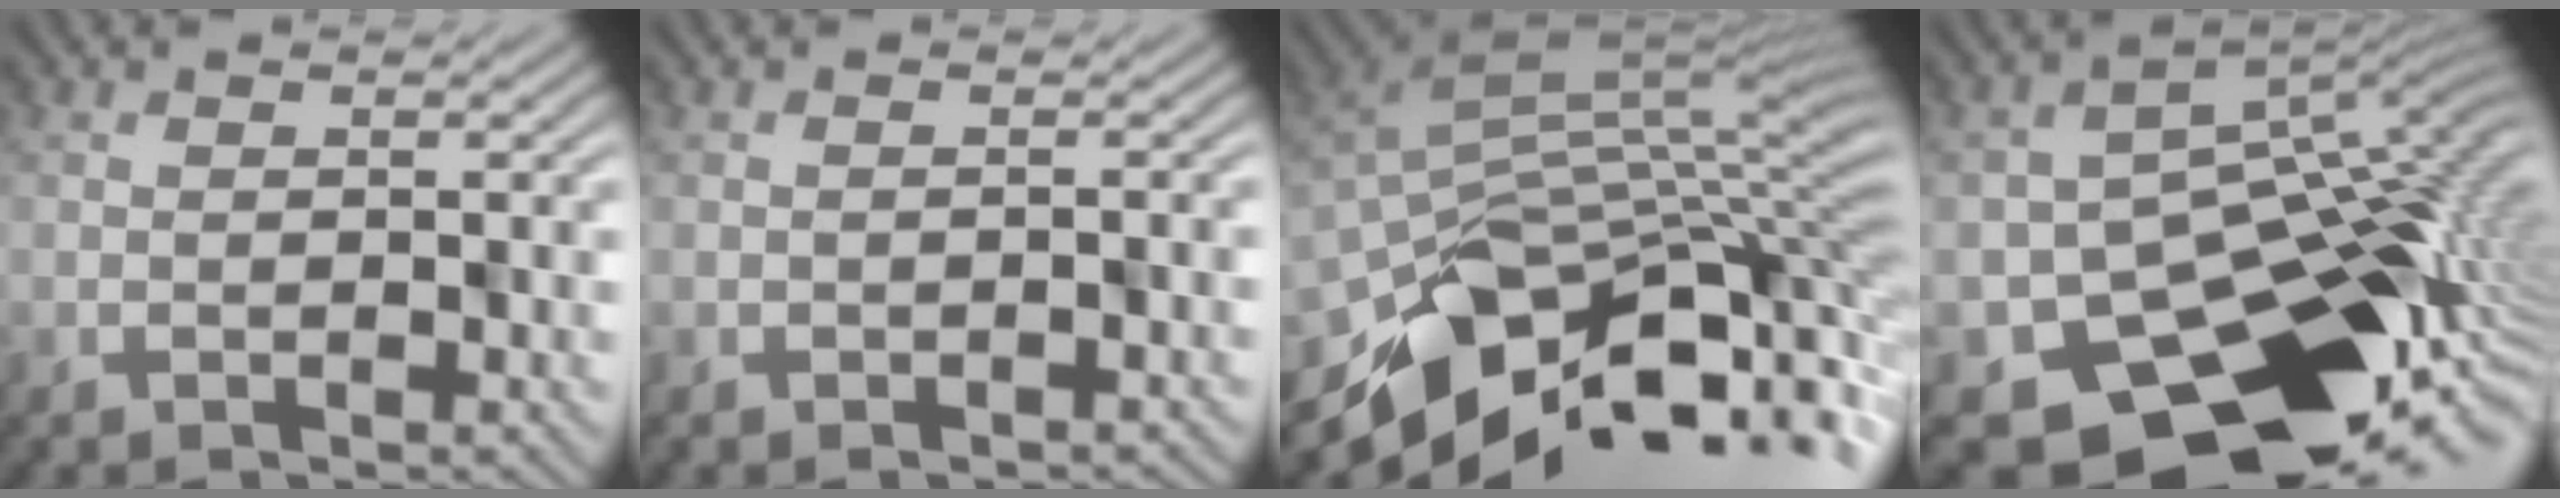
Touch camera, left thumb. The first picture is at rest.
{"total": 0.7, "force": [-0.6, -0.2, -0.4], "torque": [0.008, 0.004, -0.011]}
{"total": 11.1, "force": [-4.2, 6.3, 8.2], "torque": [-0.152, -0.016, -0.079]}
{"total": 14.3, "force": [-6.2, 10.2, 7.9], "torque": [-0.113, -0.057, -0.077]}